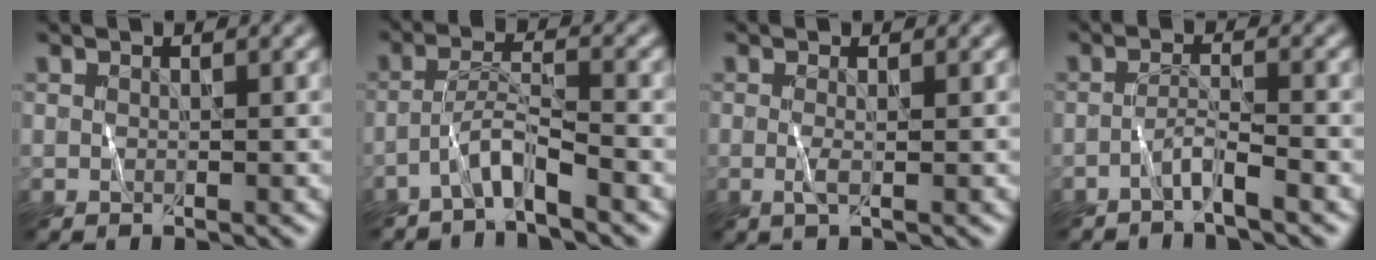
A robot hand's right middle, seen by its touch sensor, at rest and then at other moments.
{"total": 3.0, "force": [-2.3, 0.2, 1.9], "torque": [-0.034, 0.014, -0.051]}
{"total": 0.8, "force": [-0.2, 0.1, 0.8], "torque": [-0.024, 0.000, -0.004]}
{"total": 2.0, "force": [-1.4, 0.0, 1.4], "torque": [-0.023, 0.008, -0.035]}